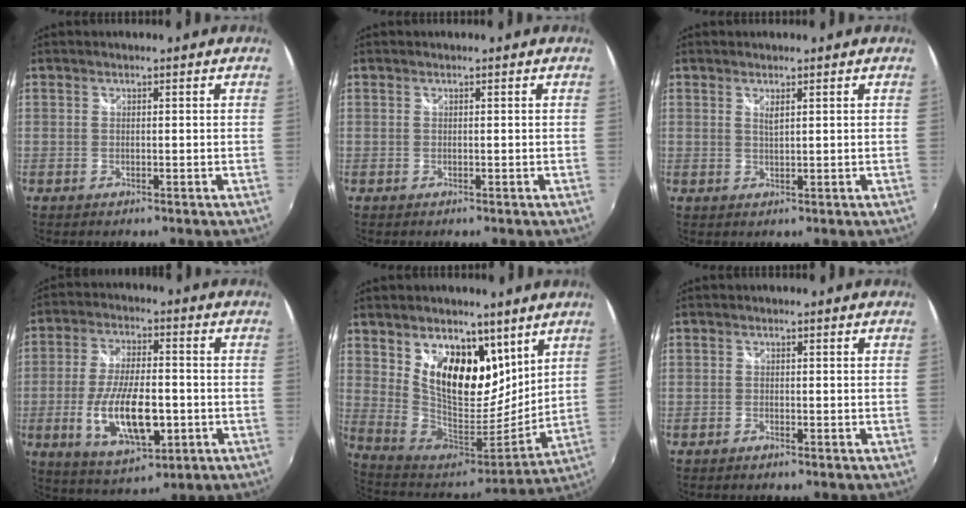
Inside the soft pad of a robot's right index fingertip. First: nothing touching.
{"total": 0.0}
{"total": 1.6, "force": [0.8, 0.4, 1.3], "torque": [-0.022, -0.001, 0.013]}
{"total": 14.3, "force": [-3.5, 5.8, 12.6], "torque": [-0.246, -0.016, -0.053]}
{"total": 18.3, "force": [8.7, 10.4, 12.2], "torque": [-0.227, -0.008, 0.163]}
{"total": 0.7, "force": [-0.7, 0.3, 0.2], "torque": [-0.007, -0.002, -0.015]}